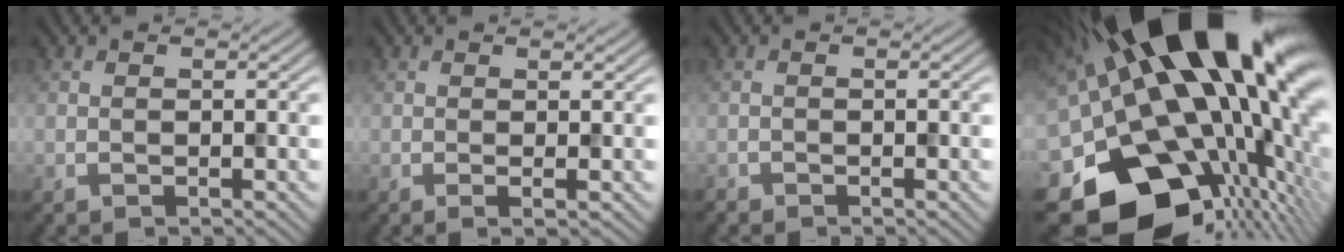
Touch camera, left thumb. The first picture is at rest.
{"total": 1.4, "force": [0.2, 0.1, 1.3], "torque": [-0.024, 0.004, -0.001]}
{"total": 0.6, "force": [-0.6, 0.1, 0.0], "torque": [0.000, -0.003, -0.013]}
{"total": 21.7, "force": [1.0, 12.5, 17.7], "torque": [-0.298, -0.068, 0.045]}